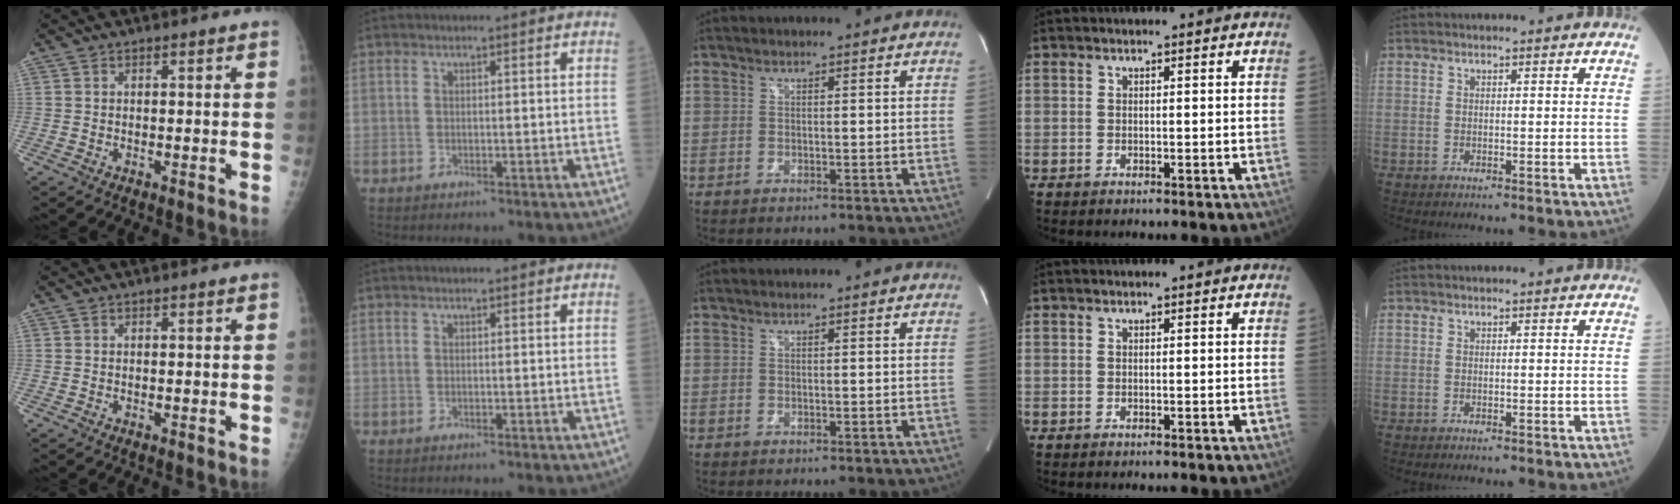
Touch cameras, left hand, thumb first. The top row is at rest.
{}